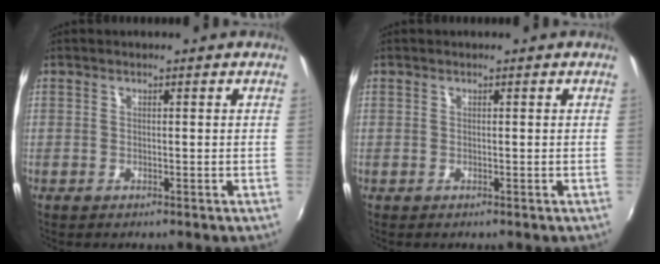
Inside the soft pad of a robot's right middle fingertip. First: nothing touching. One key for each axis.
{"total": 0.0}